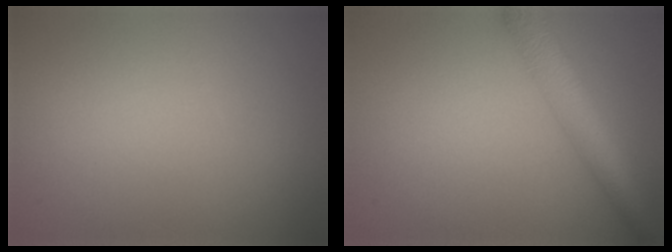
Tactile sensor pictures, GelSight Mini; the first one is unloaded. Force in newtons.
{"total": 4.3, "press": 4.3, "slide": 0.1}